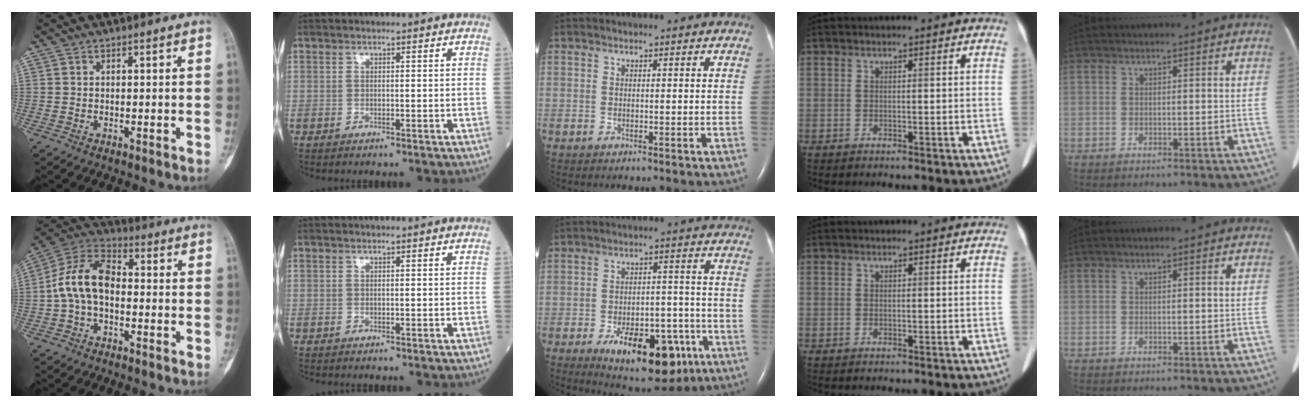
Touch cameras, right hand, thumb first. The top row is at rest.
{"thumb": {"total": 11.3, "force": [-1.0, 7.1, 8.7], "torque": [-0.160, 0.036, -0.033]}, "middle": {"total": 15.0, "force": [-7.9, 6.7, 10.9], "torque": [-0.147, 0.006, -0.103]}}